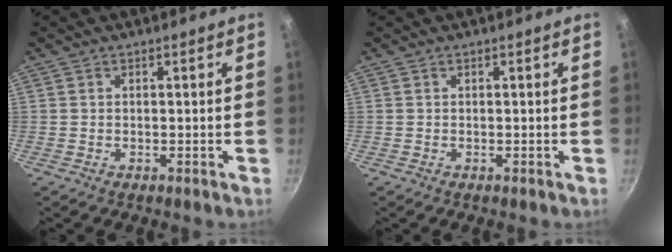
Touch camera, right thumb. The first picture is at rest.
{"total": 0.0}